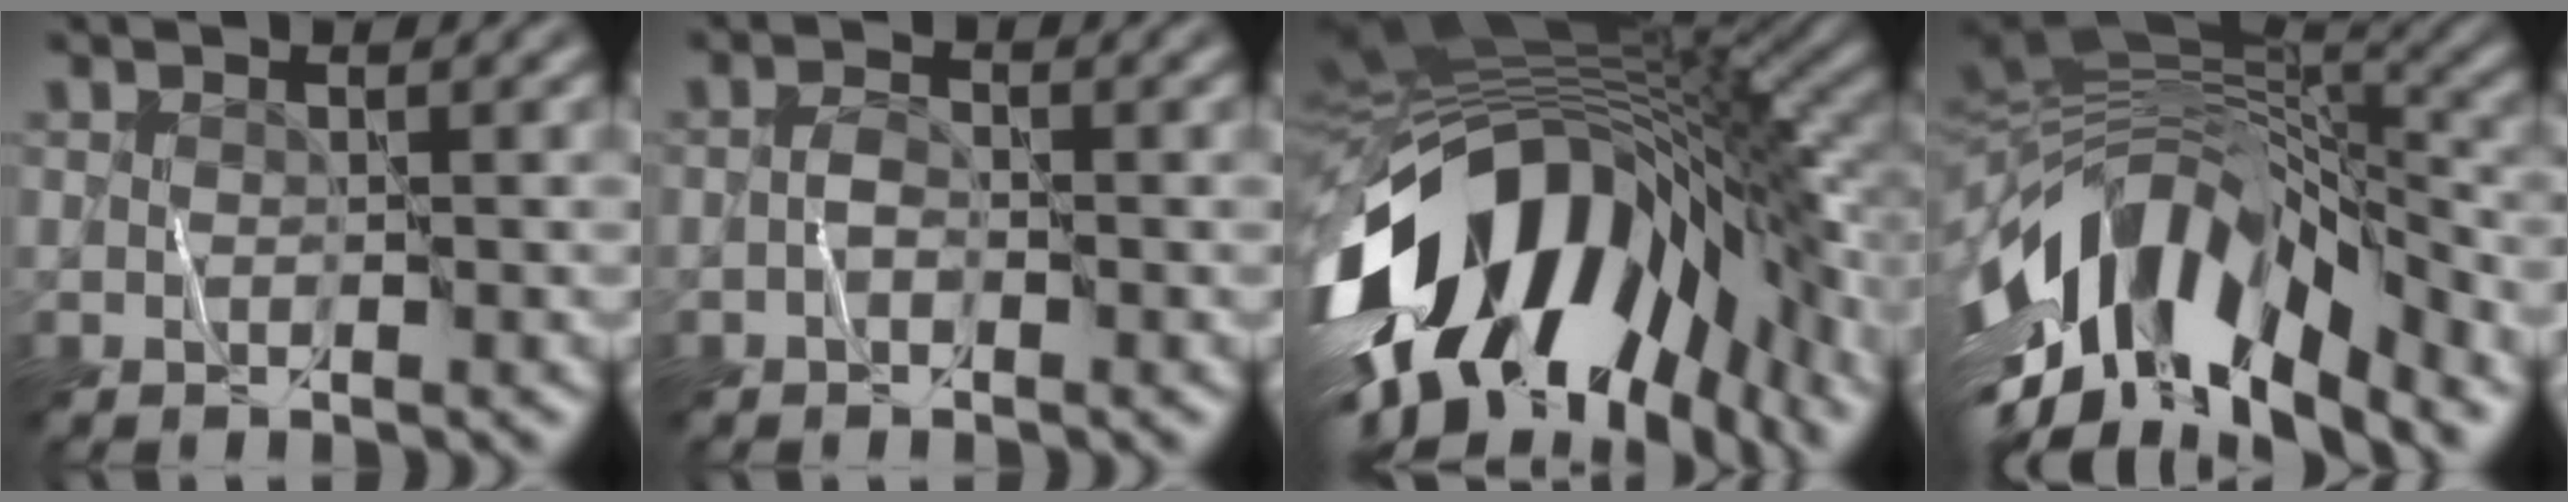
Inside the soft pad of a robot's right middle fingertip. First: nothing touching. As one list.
[{"total": 1.0, "force": [-0.4, 0.6, 0.7], "torque": [-0.011, 0.005, -0.012]}, {"total": 16.9, "force": [-4.9, 8.7, 13.6], "torque": [-0.230, -0.021, -0.082]}, {"total": 13.8, "force": [-5.7, 6.3, 11.0], "torque": [-0.198, 0.015, -0.099]}]